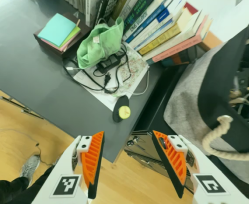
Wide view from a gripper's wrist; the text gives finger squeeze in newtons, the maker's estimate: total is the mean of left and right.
{"total": 0.0}